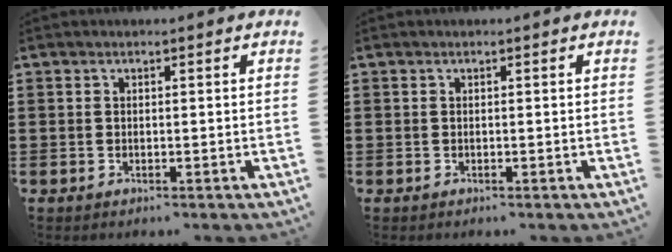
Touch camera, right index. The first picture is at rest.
{"total": 0.0}